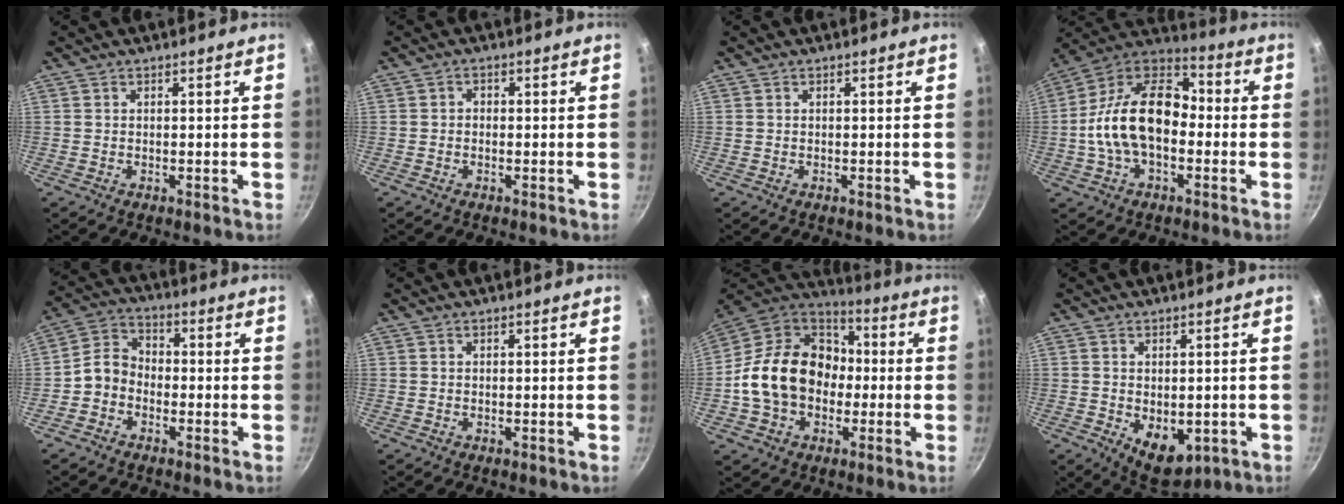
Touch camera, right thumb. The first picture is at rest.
{"total": 1.1, "force": [-0.3, 0.9, 0.5], "torque": [-0.007, 0.005, -0.007]}
{"total": 0.0}
{"total": 19.6, "force": [-2.0, 12.4, 15.0], "torque": [-0.237, 0.050, -0.057]}
{"total": 6.3, "force": [-2.2, 5.0, 3.2], "torque": [-0.041, 0.034, -0.061]}
{"total": 0.0}
{"total": 20.7, "force": [-1.7, 16.1, 13.0], "torque": [-0.201, 0.053, -0.036]}
{"total": 8.5, "force": [-1.7, 5.4, 6.3], "torque": [-0.068, -0.009, -0.008]}